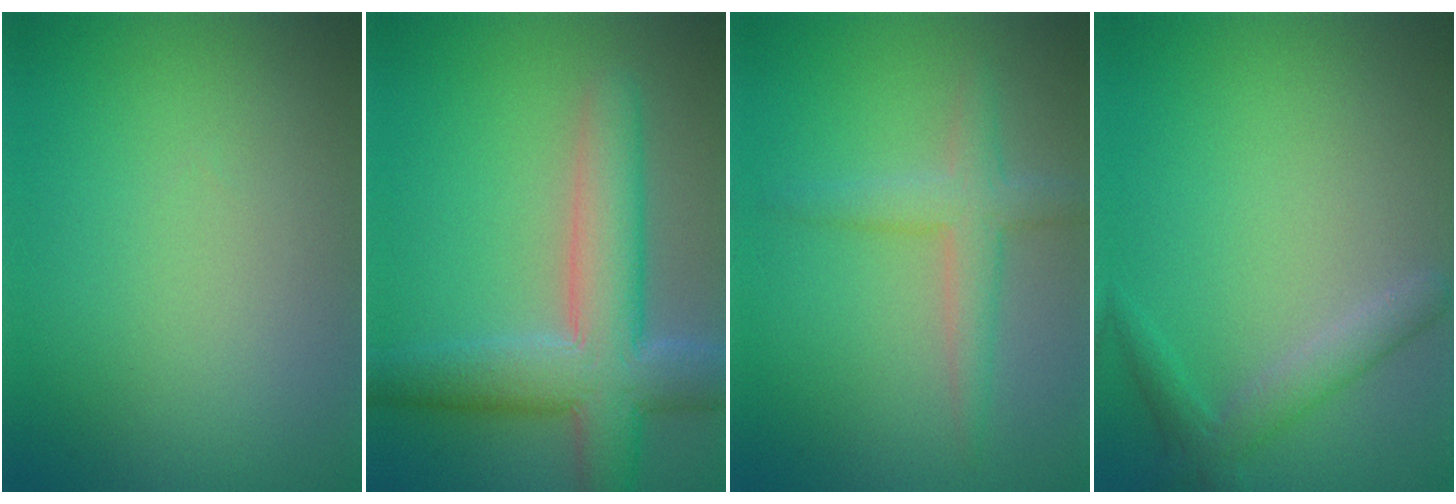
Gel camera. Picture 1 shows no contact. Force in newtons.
{"total": 7.8, "press": 7.8, "slide": 0.2}
{"total": 3.0, "press": 3.0, "slide": 0.1}
{"total": 2.3, "press": 2.3, "slide": 0.1}